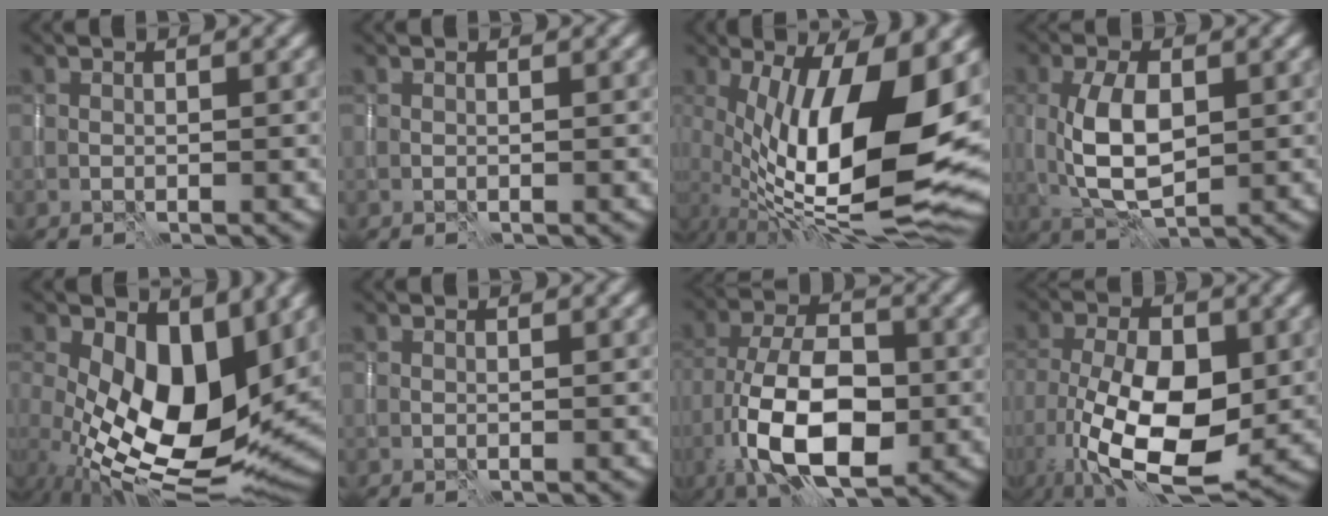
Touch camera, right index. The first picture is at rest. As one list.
[{"total": 0.0}, {"total": 15.4, "force": [0.5, 5.7, 14.3], "torque": [-0.232, -0.005, 0.009]}, {"total": 5.8, "force": [0.0, 2.9, 5.1], "torque": [-0.108, -0.002, 0.002]}, {"total": 12.2, "force": [0.7, 6.4, 10.3], "torque": [-0.177, -0.018, 0.010]}, {"total": 0.0}, {"total": 10.8, "force": [-3.6, 5.4, 8.6], "torque": [-0.159, -0.003, -0.072]}, {"total": 11.6, "force": [-3.1, 5.4, 9.8], "torque": [-0.172, -0.013, -0.057]}]